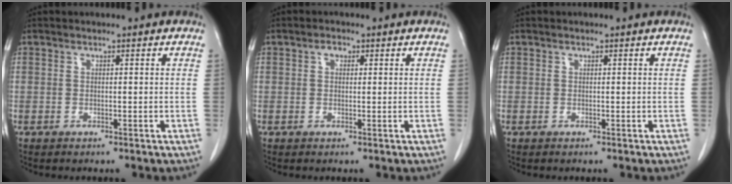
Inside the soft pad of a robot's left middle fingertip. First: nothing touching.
{"total": 1.2, "force": [0.6, 0.8, 0.7], "torque": [-0.012, 0.003, 0.007]}
{"total": 0.0}